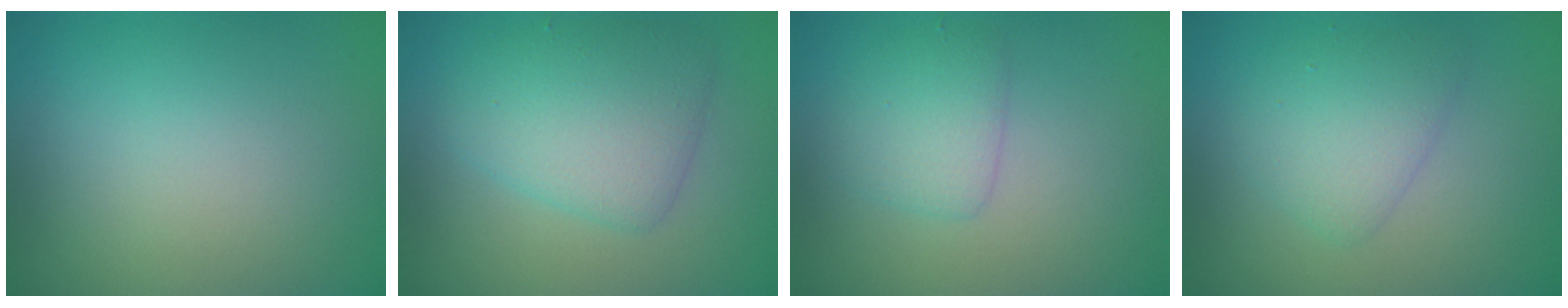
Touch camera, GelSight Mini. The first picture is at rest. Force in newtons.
{"total": 4.4, "press": 4.4, "slide": 0.0}
{"total": 2.6, "press": 2.6, "slide": 0.0}
{"total": 2.9, "press": 2.9, "slide": 0.0}